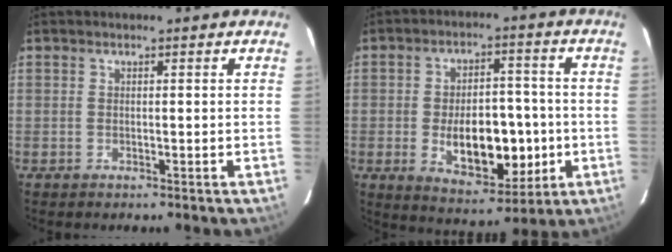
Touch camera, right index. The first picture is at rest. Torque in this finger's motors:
{"motor_torque": [1.29, -0.58, 0.47, 0.12]}